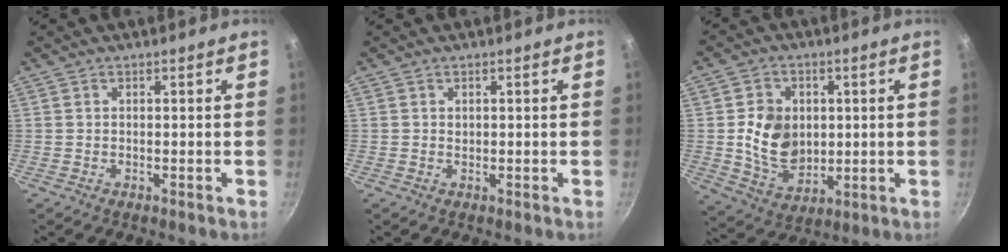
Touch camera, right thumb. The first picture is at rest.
{"total": 0.5, "force": [0.2, 0.5, 0.2], "torque": [-0.001, 0.000, 0.004]}
{"total": 11.6, "force": [0.8, 9.2, 7.1], "torque": [-0.095, -0.013, 0.025]}